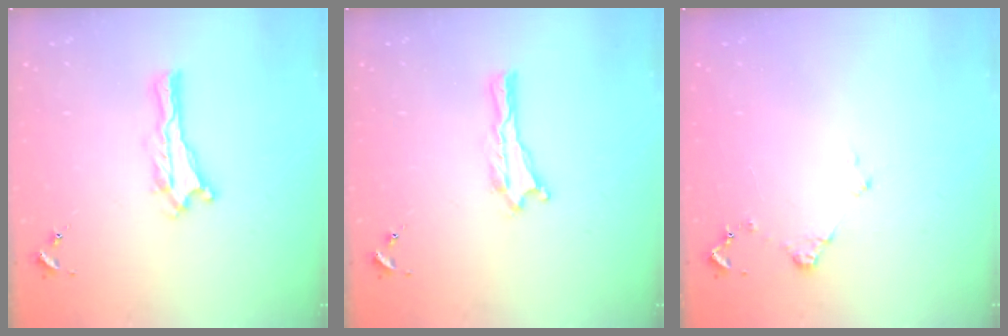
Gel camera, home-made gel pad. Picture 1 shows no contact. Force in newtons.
{"total": 0.0}
{"total": 1.2, "press": 1.2, "slide": 0.2}